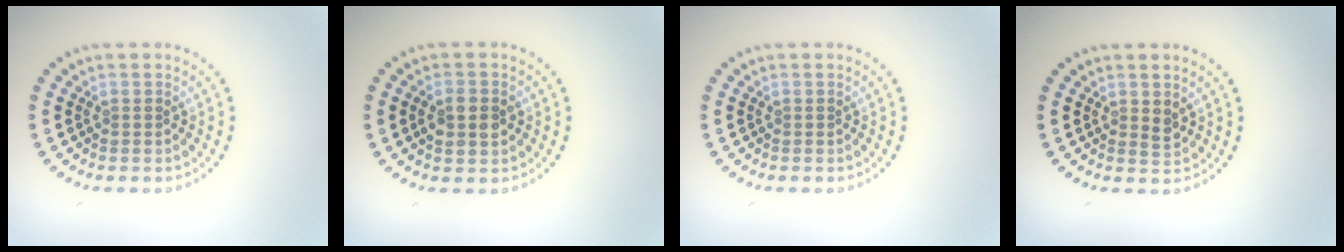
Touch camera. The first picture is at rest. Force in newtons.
{"total": 2.8, "press": 2.8, "slide": 0.1}
{"total": 0.0}
{"total": 1.0, "press": 0.9, "slide": 0.3}